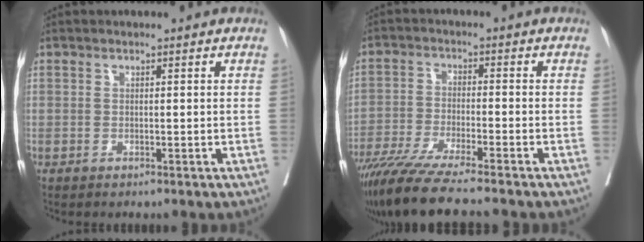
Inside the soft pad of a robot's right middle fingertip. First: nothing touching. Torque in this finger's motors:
{"motor_torque": [1.16, -0.97, 0.28, 0.11]}